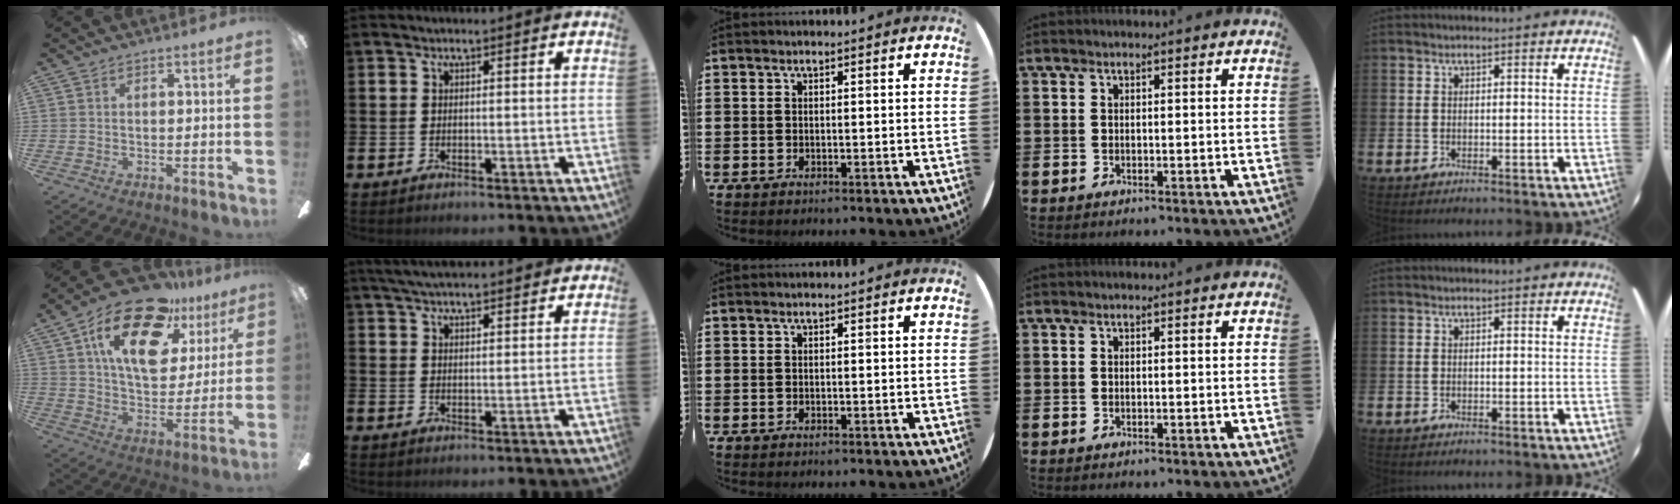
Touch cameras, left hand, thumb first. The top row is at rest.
{"thumb": {"total": 21.7, "force": [12.2, 10.8, 14.4], "torque": [-0.237, -0.050, 0.210]}, "index": {"total": 4.5, "force": [4.4, 0.4, 1.0], "torque": [-0.034, -0.012, 0.083]}}